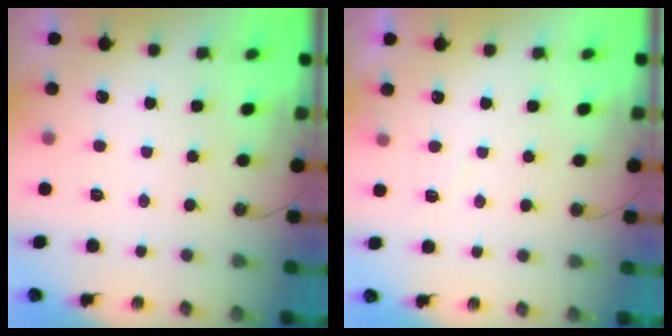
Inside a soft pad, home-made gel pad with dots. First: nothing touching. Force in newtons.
{"total": 4.5, "press": 4.4, "slide": 0.8}